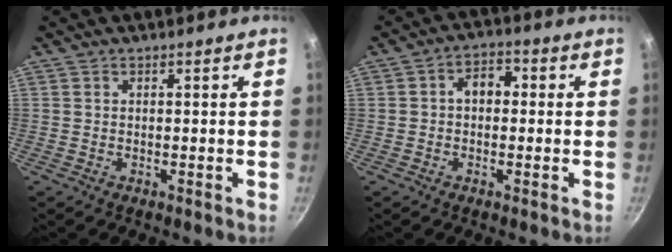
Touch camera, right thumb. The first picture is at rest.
{"total": 4.7, "force": [0.1, 3.5, 3.2], "torque": [-0.026, 0.016, -0.008]}